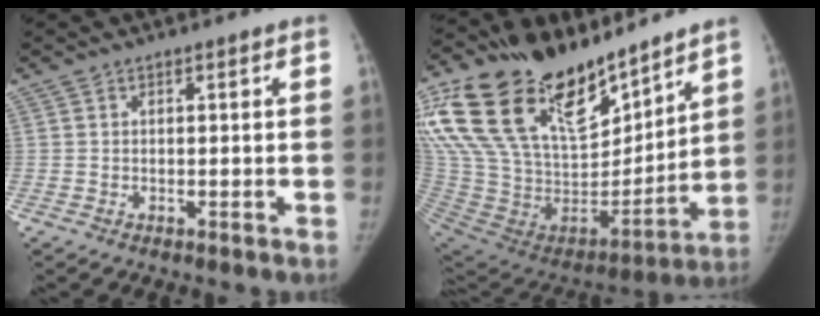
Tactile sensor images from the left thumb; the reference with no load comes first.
{"total": 36.9, "force": [25.0, 17.6, 20.6], "torque": [-0.410, -0.052, 0.452]}